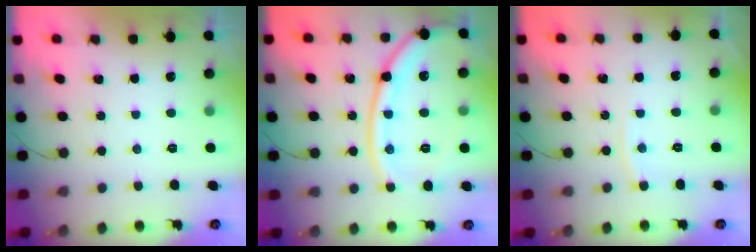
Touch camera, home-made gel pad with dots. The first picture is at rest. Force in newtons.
{"total": 18.4, "press": 18.3, "slide": 2.0}
{"total": 2.5, "press": 2.5, "slide": 0.4}